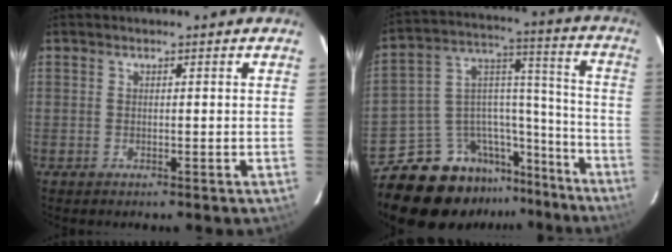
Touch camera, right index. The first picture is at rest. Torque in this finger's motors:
{"motor_torque": [0.49, -0.83, -0.03, -0.21]}